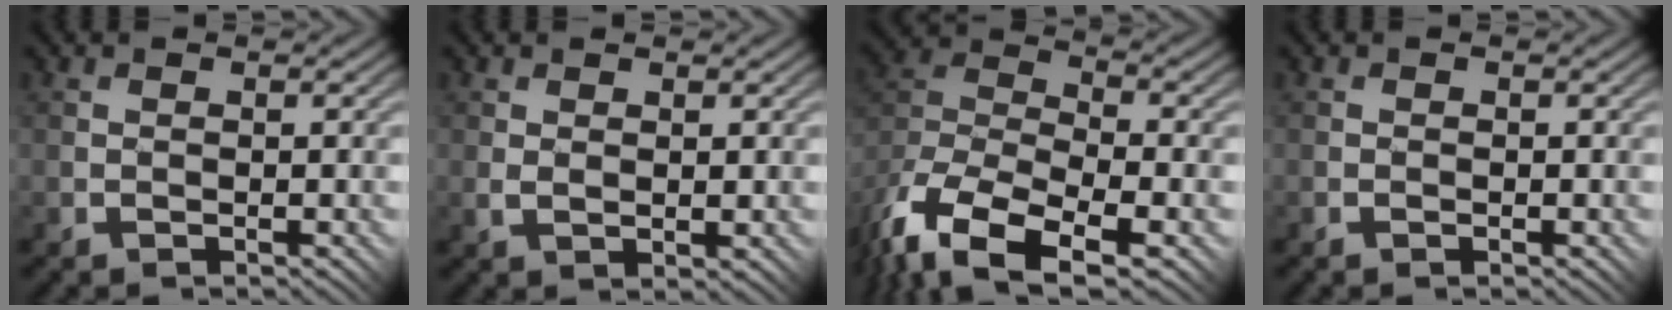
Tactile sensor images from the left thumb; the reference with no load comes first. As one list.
[{"total": 1.8, "force": [0.3, 0.9, 1.5], "torque": [-0.029, -0.003, 0.008]}, {"total": 12.9, "force": [-8.4, 5.7, 7.9], "torque": [-0.197, -0.024, -0.150]}, {"total": 0.0}]